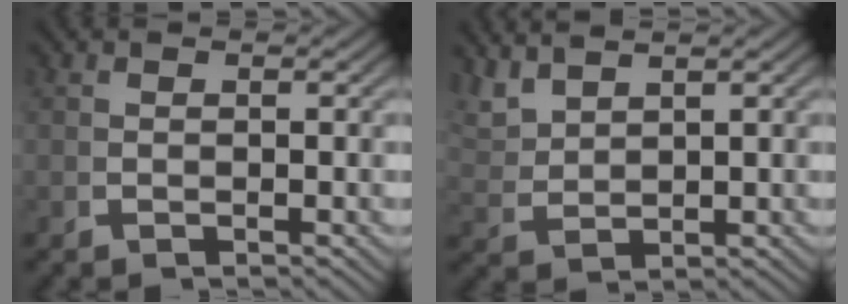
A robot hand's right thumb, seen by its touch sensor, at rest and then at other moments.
{"total": 3.2, "force": [2.7, 1.0, 1.4], "torque": [-0.035, 0.003, 0.065]}